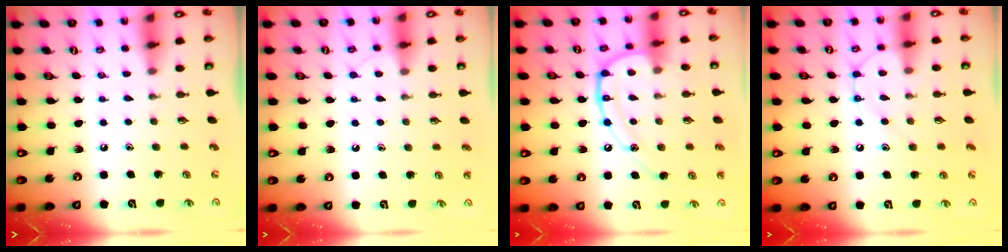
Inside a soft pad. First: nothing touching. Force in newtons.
{"total": 5.2, "press": 5.2, "slide": 0.6}
{"total": 18.1, "press": 18.0, "slide": 1.7}
{"total": 11.1, "press": 11.0, "slide": 1.1}